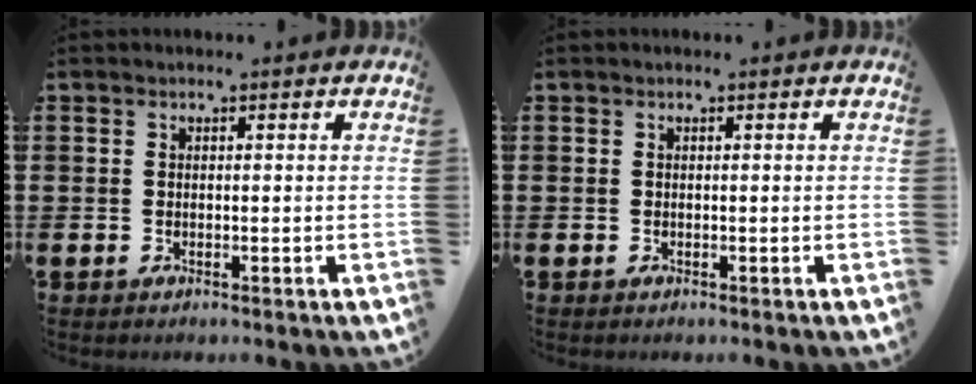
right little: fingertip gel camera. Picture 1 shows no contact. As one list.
[{"total": 0.0}]